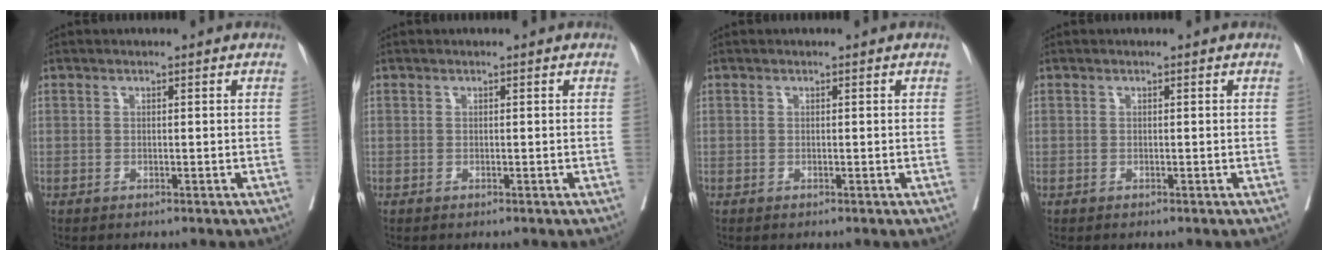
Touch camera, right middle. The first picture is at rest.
{"total": 0.0}
{"total": 0.0}
{"total": 0.0}